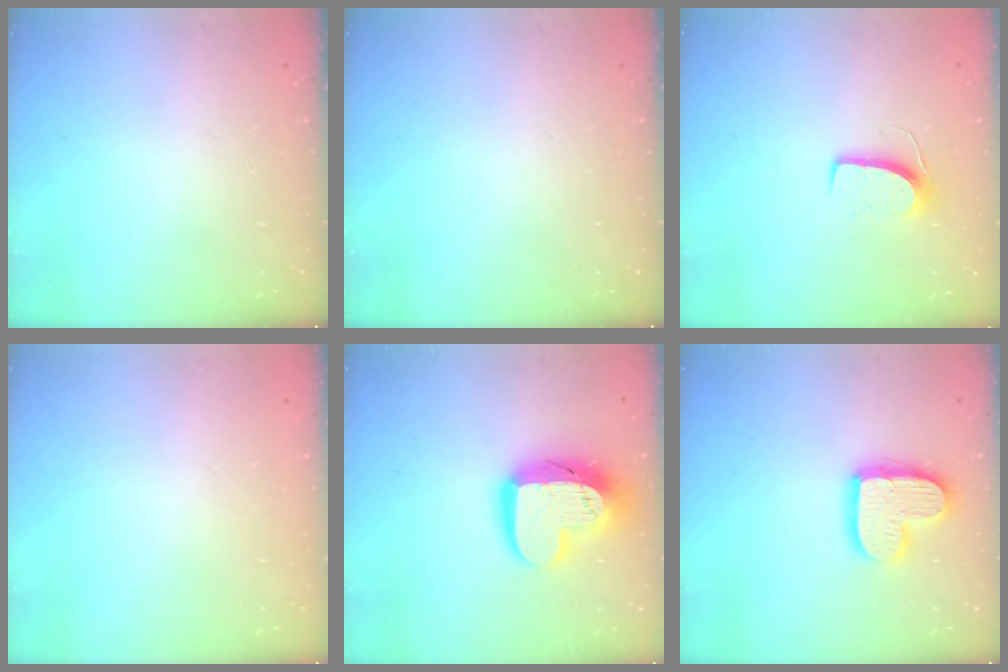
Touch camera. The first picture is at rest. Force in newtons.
{"total": 0.0}
{"total": 6.7, "press": 6.7, "slide": 0.5}
{"total": 0.0}
{"total": 17.0, "press": 17.0, "slide": 1.3}
{"total": 14.5, "press": 14.4, "slide": 1.3}